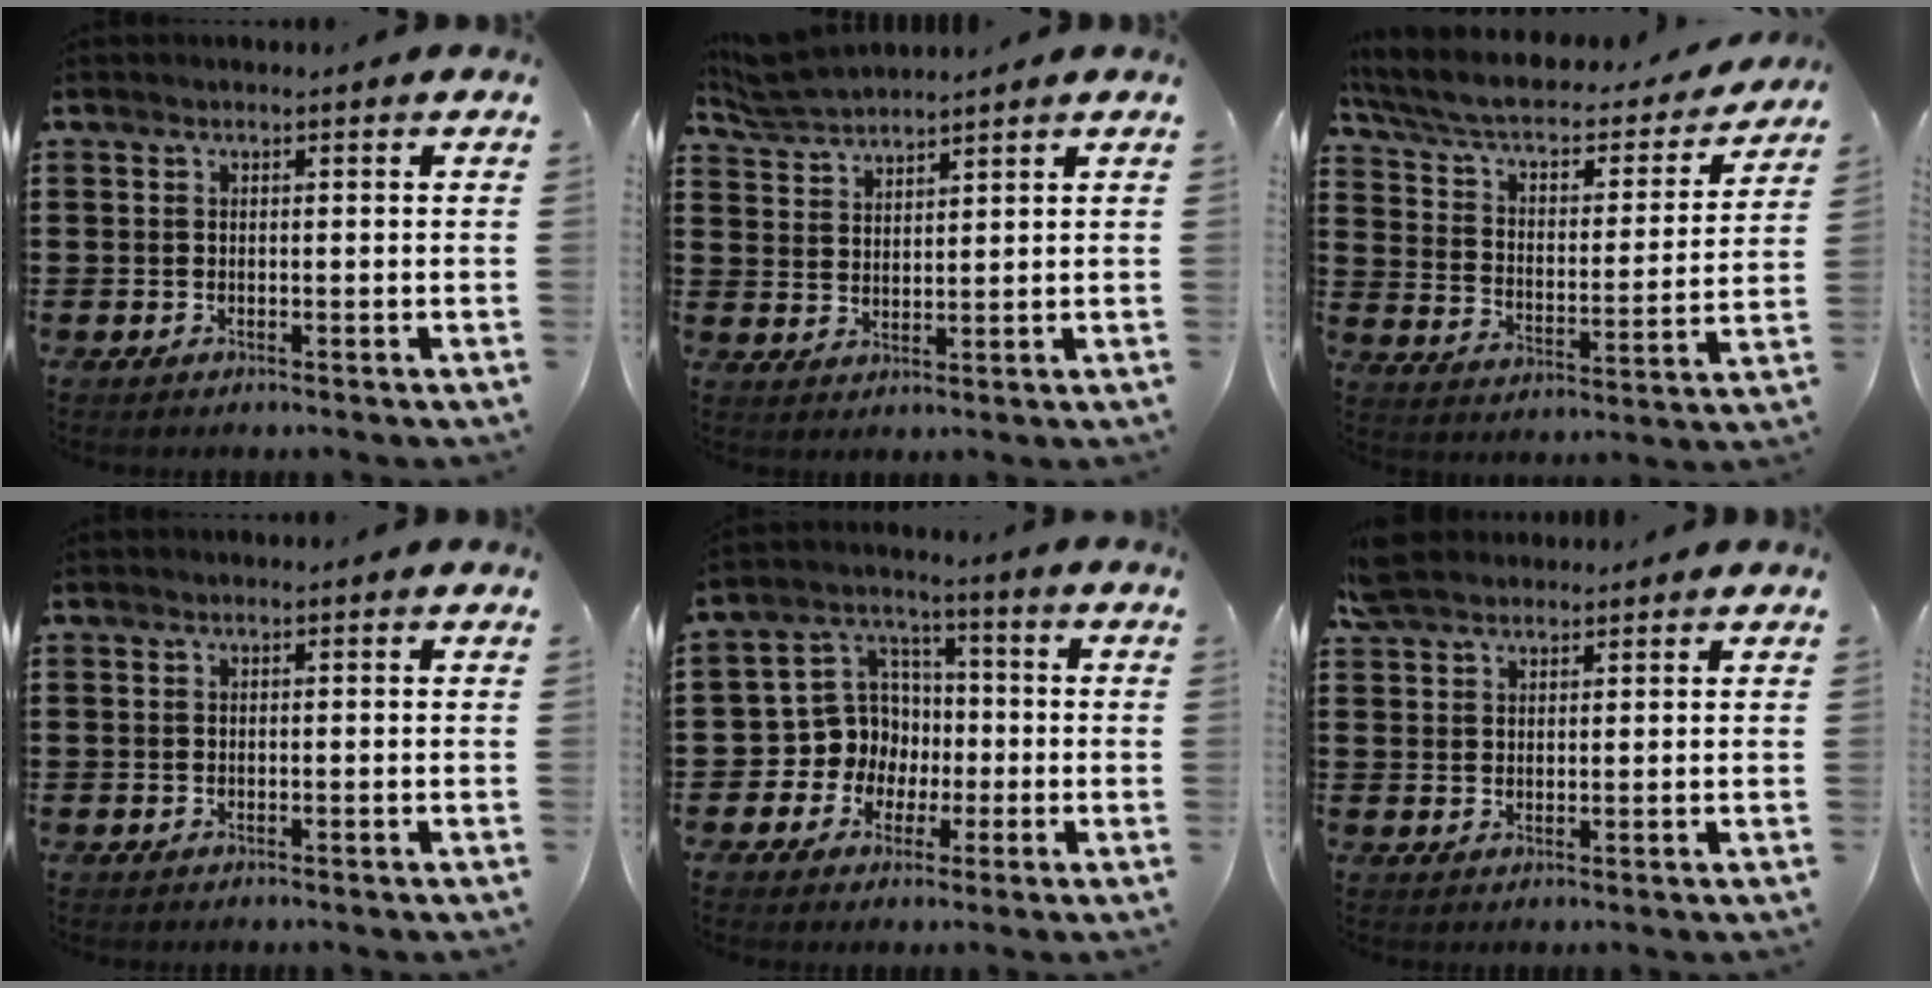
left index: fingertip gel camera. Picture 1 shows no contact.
{"total": 4.4, "force": [4.4, 0.1, 0.5], "torque": [-0.026, -0.014, 0.083]}
{"total": 6.0, "force": [4.6, 1.9, 3.3], "torque": [-0.085, -0.034, 0.075]}
{"total": 0.0}
{"total": 8.1, "force": [-0.9, 7.9, 1.5], "torque": [-0.081, 0.000, -0.018]}
{"total": 4.4, "force": [3.9, 1.5, 1.4], "torque": [-0.038, 0.001, 0.076]}